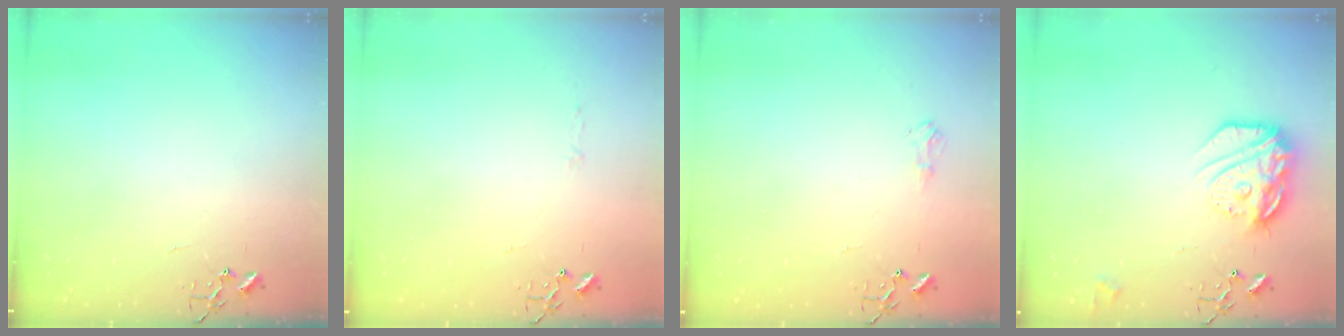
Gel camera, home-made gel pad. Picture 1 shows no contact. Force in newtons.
{"total": 2.8, "press": 2.8, "slide": 0.4}
{"total": 5.8, "press": 5.7, "slide": 0.8}
{"total": 17.4, "press": 17.3, "slide": 1.2}